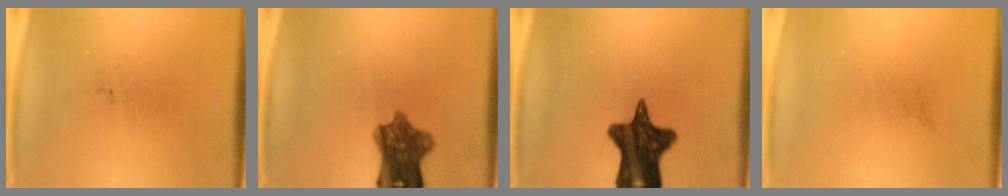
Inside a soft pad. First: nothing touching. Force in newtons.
{"total": 8.4}
{"total": 14.2}
{"total": 0.0}